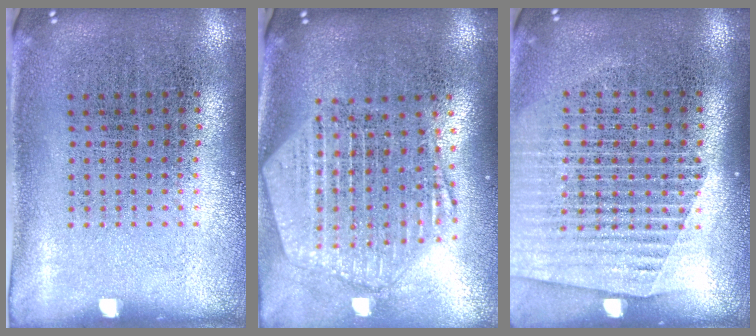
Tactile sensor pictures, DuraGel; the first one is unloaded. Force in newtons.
{"total": 2.6, "press": 2.2, "slide": 1.3}
{"total": 1.6, "press": 1.5, "slide": 0.6}